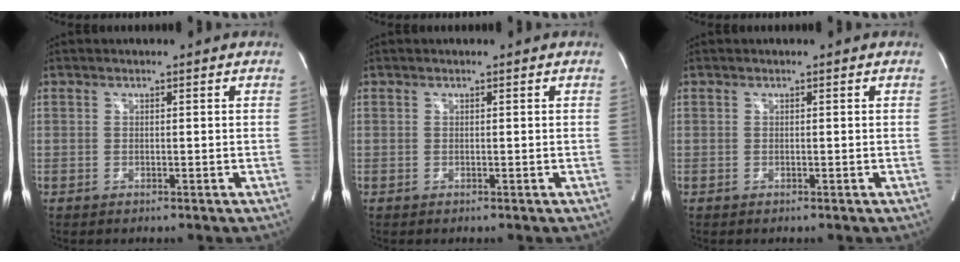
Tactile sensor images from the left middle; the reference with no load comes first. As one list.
[{"total": 0.0}, {"total": 0.0}]